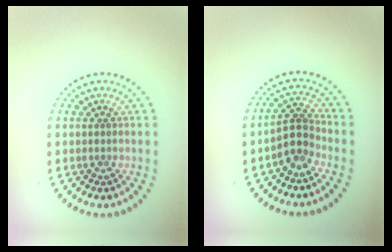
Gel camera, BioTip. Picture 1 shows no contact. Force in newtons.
{"total": 2.7, "press": 2.1, "slide": 1.7}